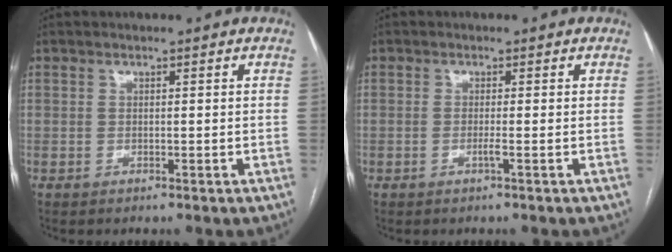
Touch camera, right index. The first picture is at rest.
{"total": 1.0, "force": [-0.4, -0.2, 0.9], "torque": [-0.018, -0.001, -0.007]}